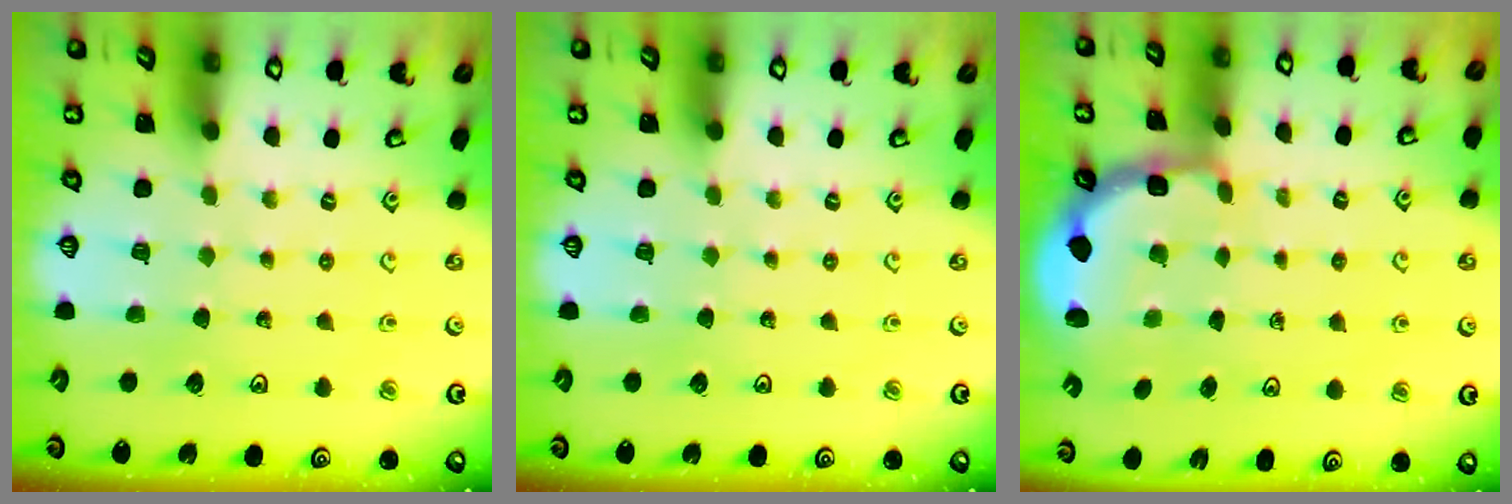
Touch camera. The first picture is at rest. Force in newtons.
{"total": 0.0}
{"total": 2.7, "press": 2.1, "slide": 1.7}